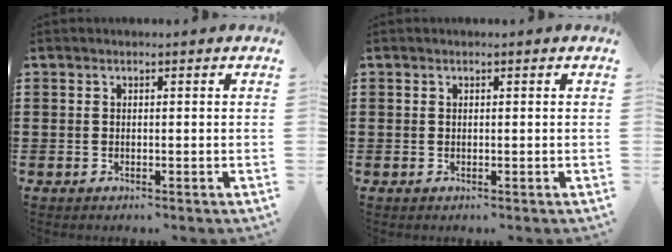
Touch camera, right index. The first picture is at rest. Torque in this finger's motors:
{"motor_torque": [0.16, 0.25, 0.01, 0.01]}